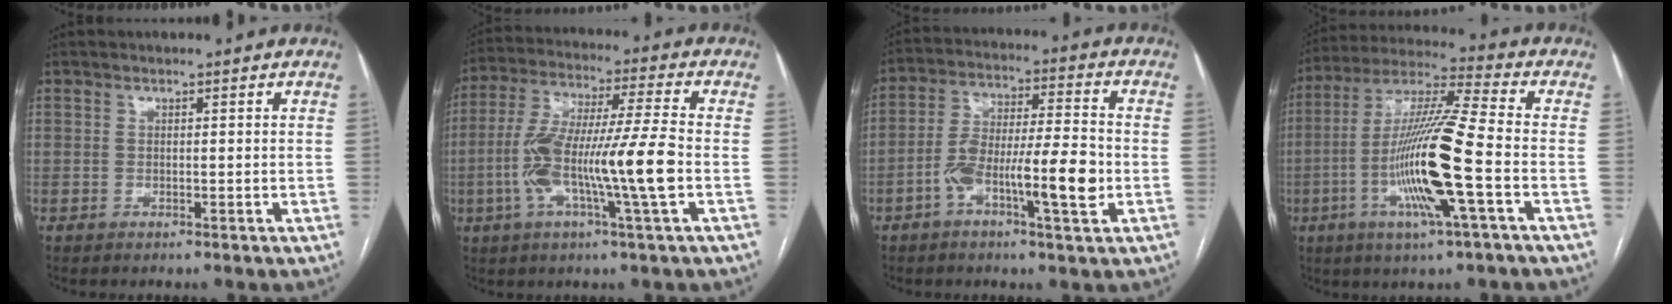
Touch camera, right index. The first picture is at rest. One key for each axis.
{"total": 15.1, "fx": -3.3, "fy": -0.1, "fz": 14.7, "tx": -0.284, "ty": 0.004, "tz": -0.065}
{"total": 11.9, "fx": -3.7, "fy": 1.8, "fz": 11.2, "tx": -0.199, "ty": 0.014, "tz": -0.063}
{"total": 16.7, "fx": -4.3, "fy": 0.0, "fz": 16.1, "tx": -0.318, "ty": -0.006, "tz": -0.087}